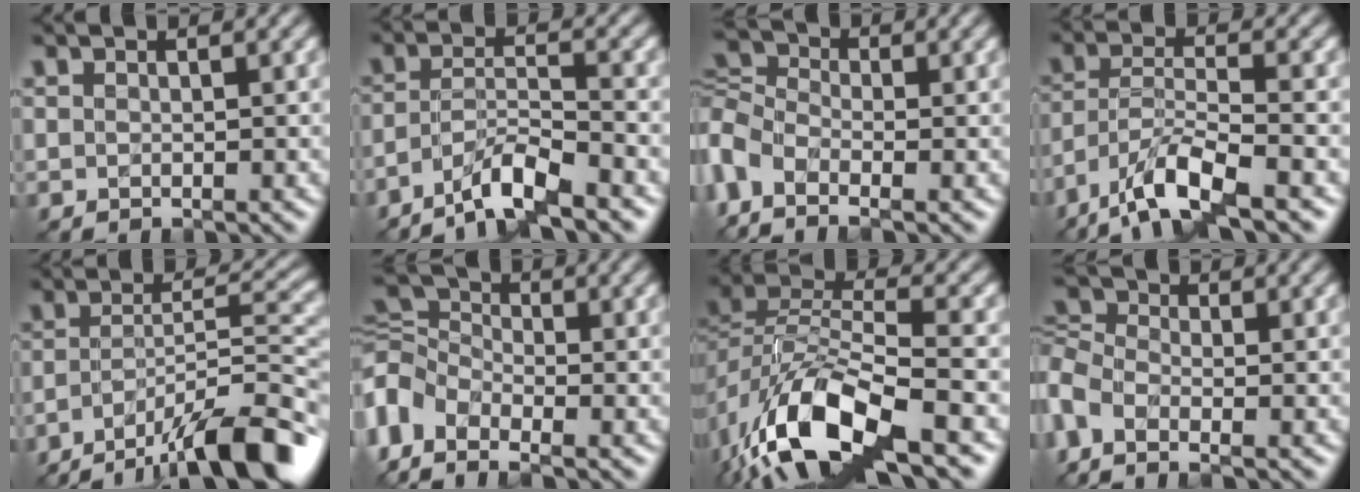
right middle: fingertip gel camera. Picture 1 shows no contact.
{"total": 4.6, "force": [-3.6, 0.5, 2.8], "torque": [-0.049, 0.006, -0.075]}
{"total": 4.8, "force": [-1.6, 3.0, 3.4], "torque": [-0.087, 0.002, -0.053]}
{"total": 6.7, "force": [-4.6, 1.6, 4.6], "torque": [-0.083, 0.002, -0.092]}
{"total": 11.2, "force": [-7.4, 2.6, 8.0], "torque": [-0.113, 0.013, -0.128]}
{"total": 6.5, "force": [-2.7, 4.3, 4.0], "torque": [-0.090, 0.003, -0.077]}
{"total": 12.2, "force": [-6.1, 5.0, 9.3], "torque": [-0.187, -0.013, -0.120]}
{"total": 4.2, "force": [-1.4, 2.4, 3.1], "torque": [-0.079, -0.002, -0.051]}